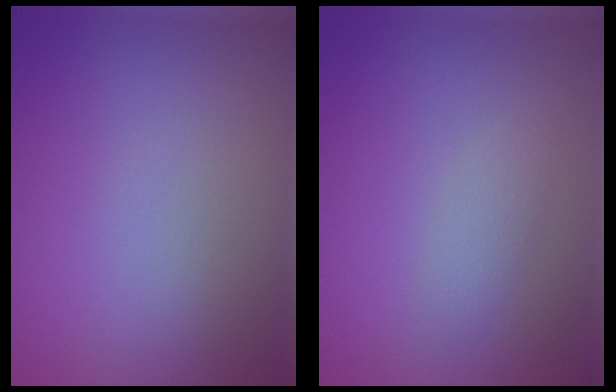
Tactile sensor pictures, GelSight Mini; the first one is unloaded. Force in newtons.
{"total": 1.4, "press": 1.4, "slide": 0.1}